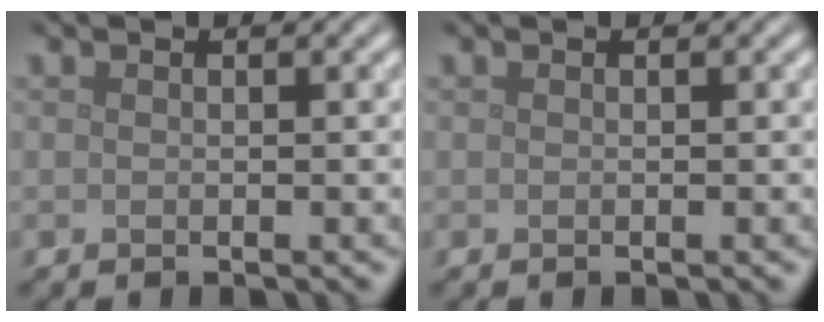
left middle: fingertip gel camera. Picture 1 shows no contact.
{"total": 0.0}